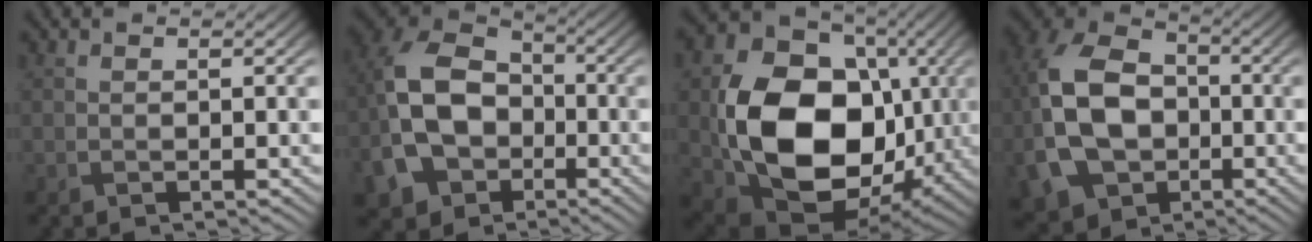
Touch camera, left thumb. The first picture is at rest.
{"total": 14.7, "force": [-4.1, 10.9, 8.9], "torque": [-0.211, -0.033, -0.079]}
{"total": 16.7, "force": [-1.2, 12.6, 10.9], "torque": [-0.222, -0.033, -0.013]}
{"total": 15.2, "force": [-2.8, 11.0, 10.0], "torque": [-0.253, -0.022, -0.053]}